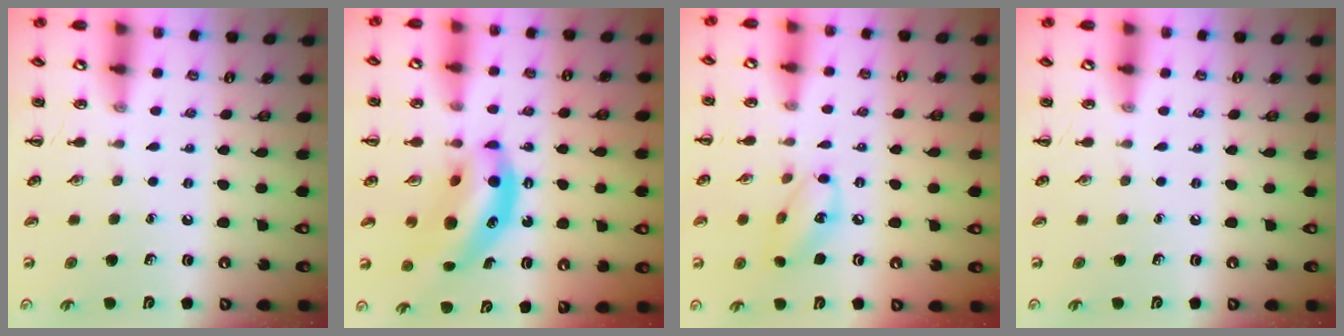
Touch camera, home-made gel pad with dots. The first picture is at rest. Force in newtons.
{"total": 11.5, "press": 11.2, "slide": 2.9}
{"total": 9.6, "press": 9.6, "slide": 0.7}
{"total": 0.0}